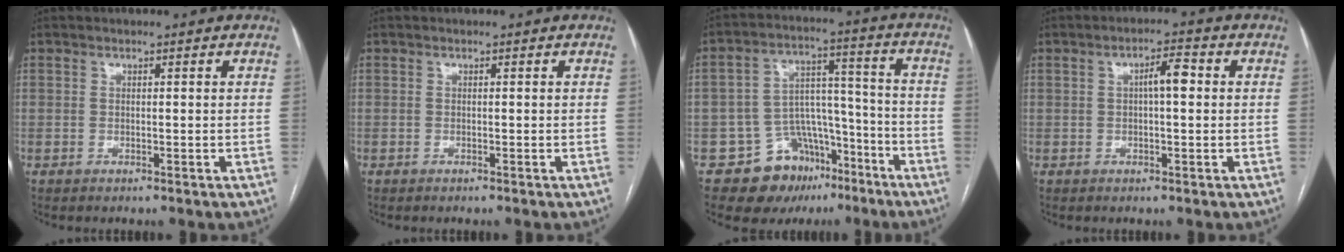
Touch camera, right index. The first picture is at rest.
{"total": 0.0}
{"total": 12.0, "force": [-7.7, 8.2, 4.1], "torque": [-0.049, 0.062, -0.112]}
{"total": 3.8, "force": [0.5, 0.8, 3.7], "torque": [-0.059, 0.012, 0.004]}